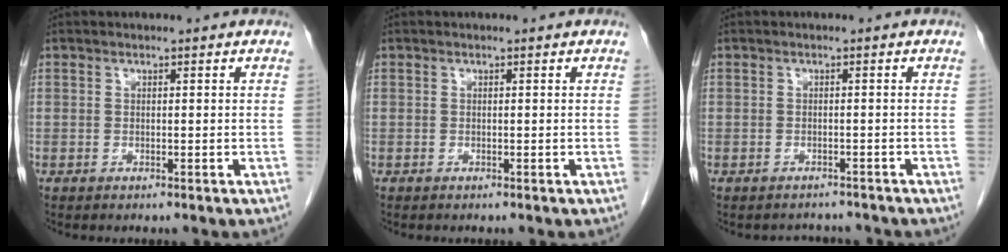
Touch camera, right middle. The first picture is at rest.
{"total": 0.0}
{"total": 2.7, "force": [-2.5, 0.9, -0.5], "torque": [0.007, 0.003, -0.034]}